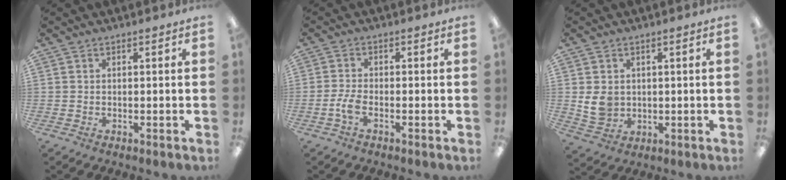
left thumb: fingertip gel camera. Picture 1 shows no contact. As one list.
[{"total": 3.6, "force": [-1.5, 1.7, 2.7], "torque": [-0.060, 0.003, -0.028]}, {"total": 5.6, "force": [0.7, 5.0, 2.4], "torque": [-0.042, 0.003, 0.017]}]